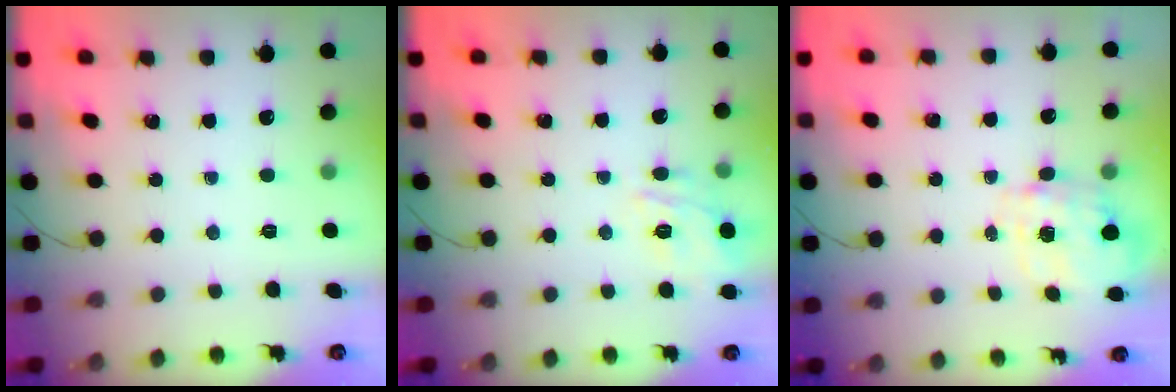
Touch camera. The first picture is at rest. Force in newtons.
{"total": 11.7, "press": 11.7, "slide": 0.8}
{"total": 3.6, "press": 3.5, "slide": 0.7}